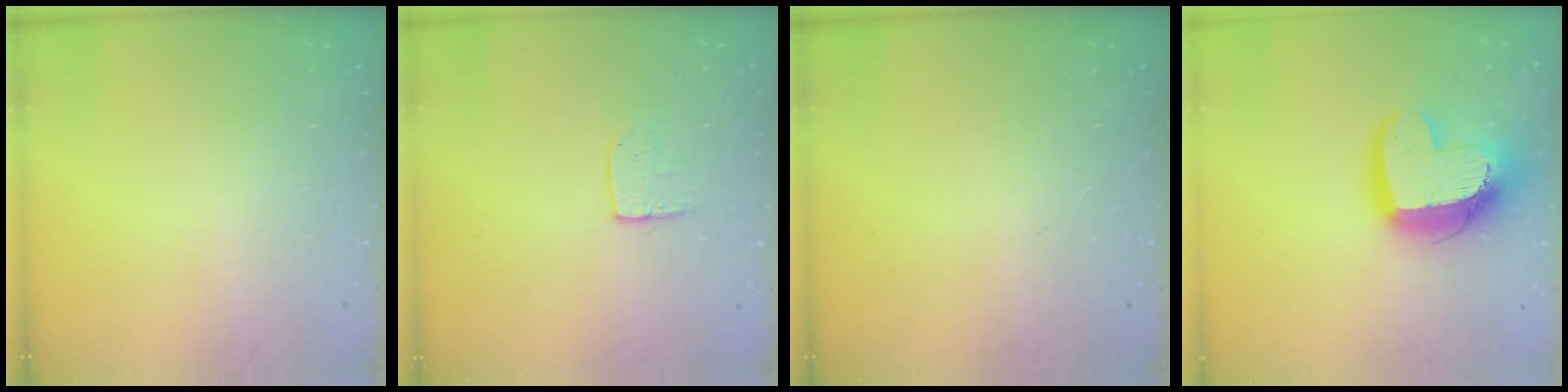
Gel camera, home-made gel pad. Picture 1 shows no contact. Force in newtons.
{"total": 6.8, "press": 6.8, "slide": 0.5}
{"total": 0.0}
{"total": 17.2, "press": 17.2, "slide": 1.5}